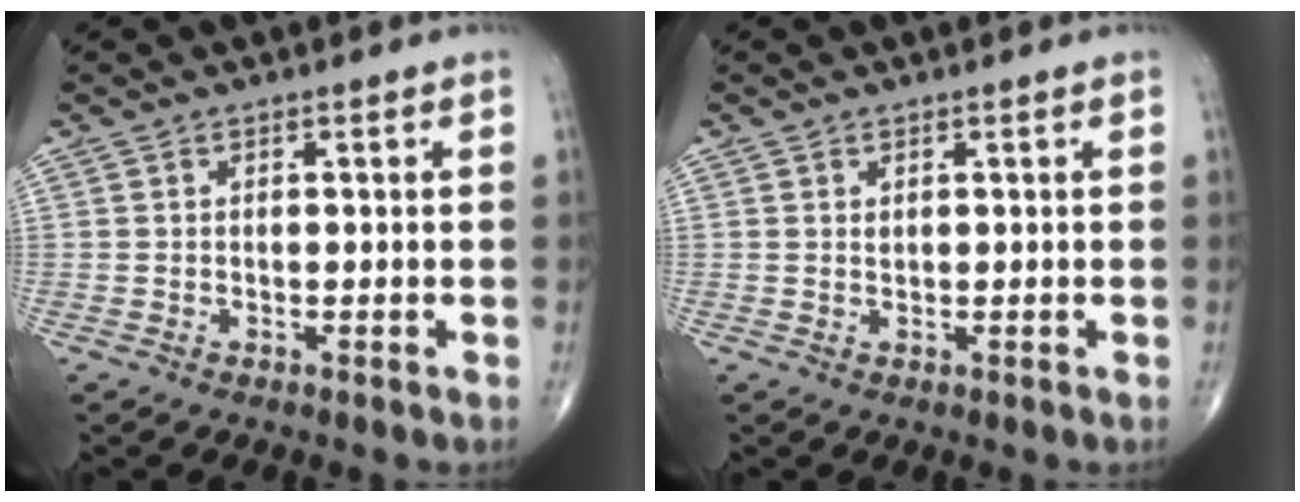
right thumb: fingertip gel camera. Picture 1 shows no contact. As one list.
[{"total": 0.6, "force": [0.3, 0.4, 0.4], "torque": [-0.005, -0.002, 0.007]}]